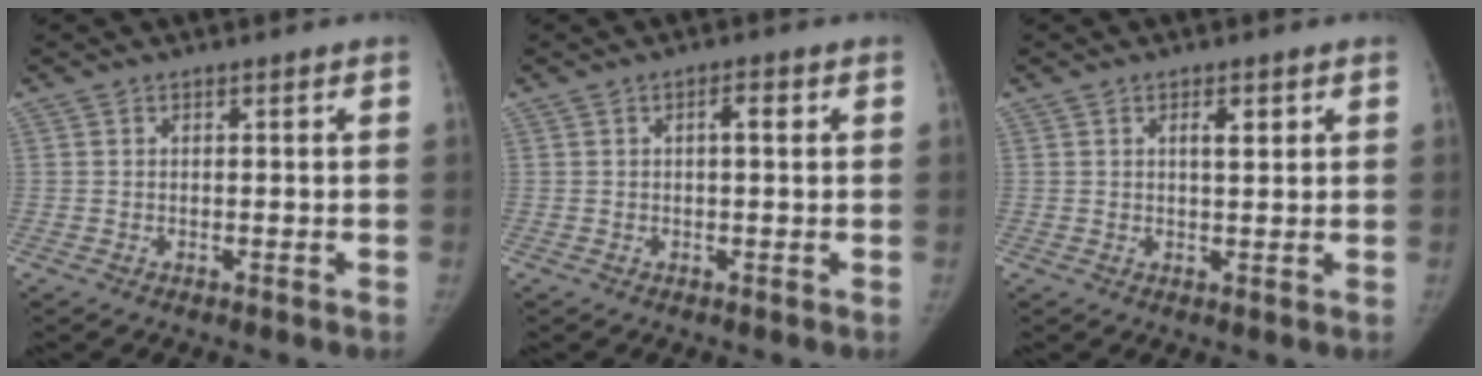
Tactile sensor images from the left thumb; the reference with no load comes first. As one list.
[{"total": 2.2, "force": [0.5, 0.7, 2.0], "torque": [-0.031, 0.003, 0.006]}, {"total": 2.7, "force": [1.2, 1.1, 2.2], "torque": [-0.029, -0.005, 0.019]}]